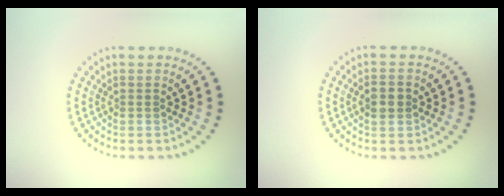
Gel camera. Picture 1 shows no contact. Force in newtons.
{"total": 1.9, "press": 1.9, "slide": 0.2}